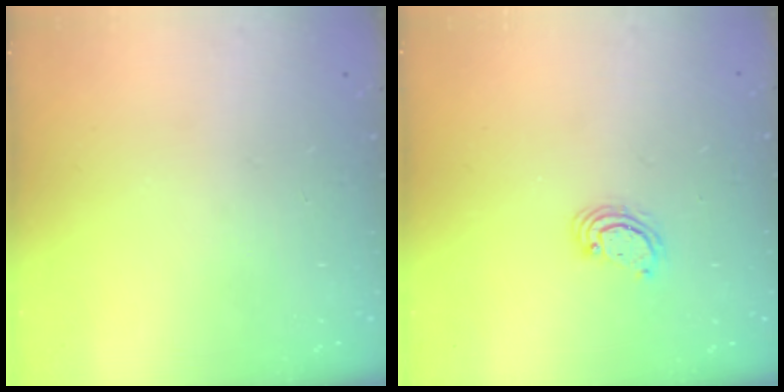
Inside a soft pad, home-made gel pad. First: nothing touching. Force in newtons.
{"total": 3.1, "press": 3.1, "slide": 0.3}